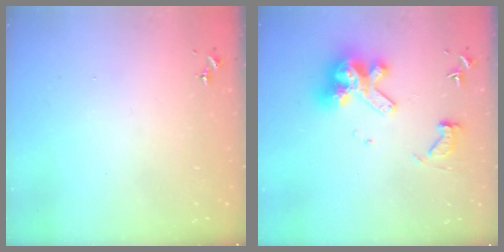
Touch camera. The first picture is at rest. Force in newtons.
{"total": 14.0, "press": 13.9, "slide": 1.5}